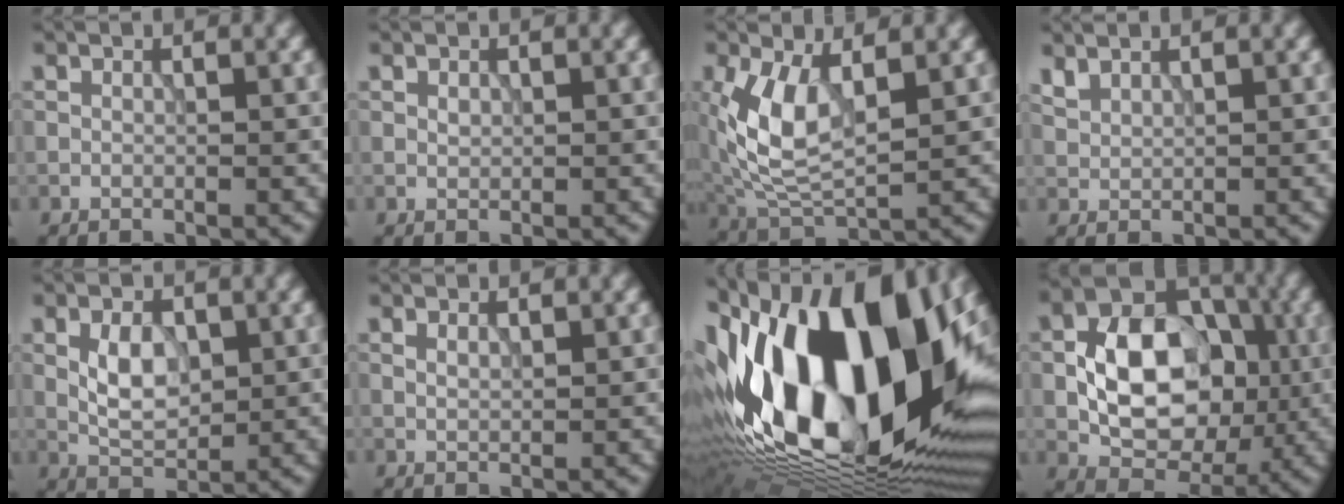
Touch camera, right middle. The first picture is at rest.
{"total": 0.5, "force": [0.1, 0.4, 0.3], "torque": [-0.011, -0.001, 0.003]}
{"total": 6.9, "force": [1.0, 3.5, 5.8], "torque": [-0.139, -0.004, 0.020]}
{"total": 1.4, "force": [1.2, 0.5, 0.5], "torque": [-0.020, 0.004, 0.029]}
{"total": 3.7, "force": [0.2, 2.3, 3.0], "torque": [-0.062, -0.002, 0.002]}
{"total": 0.8, "force": [0.5, 0.3, 0.6], "torque": [-0.017, -0.002, 0.008]}
{"total": 21.0, "force": [1.4, 11.7, 17.4], "torque": [-0.320, 0.001, 0.008]}
{"total": 9.8, "force": [-0.9, 7.0, 6.8], "torque": [-0.111, 0.012, -0.018]}